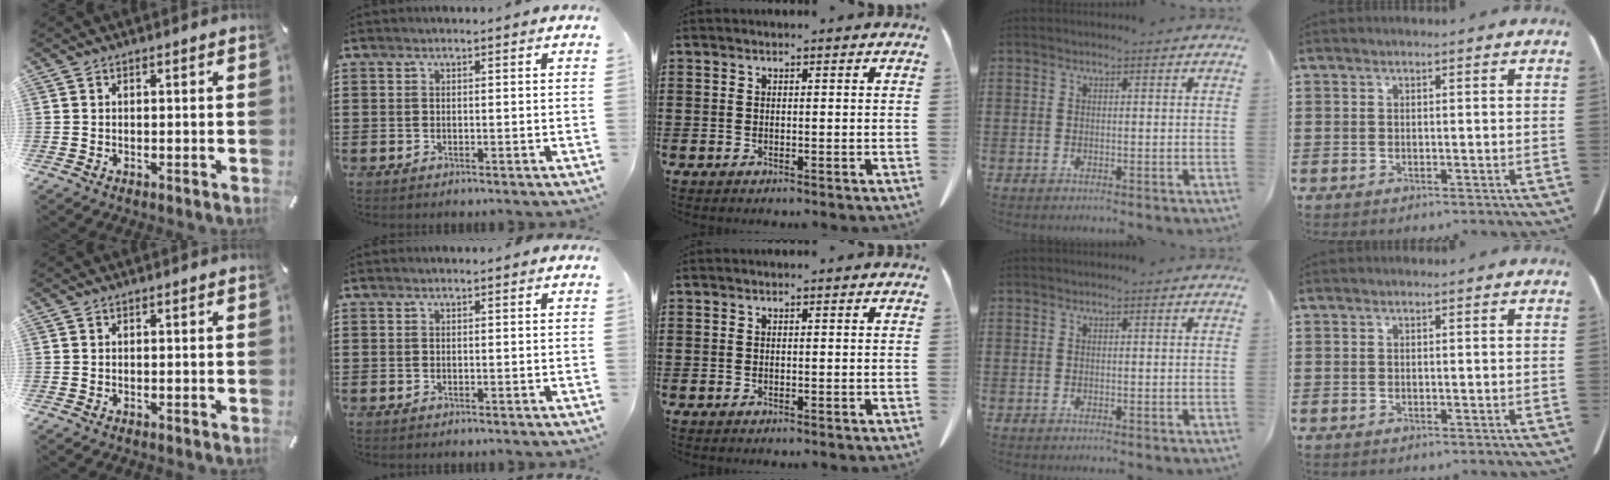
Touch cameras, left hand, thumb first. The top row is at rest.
{}